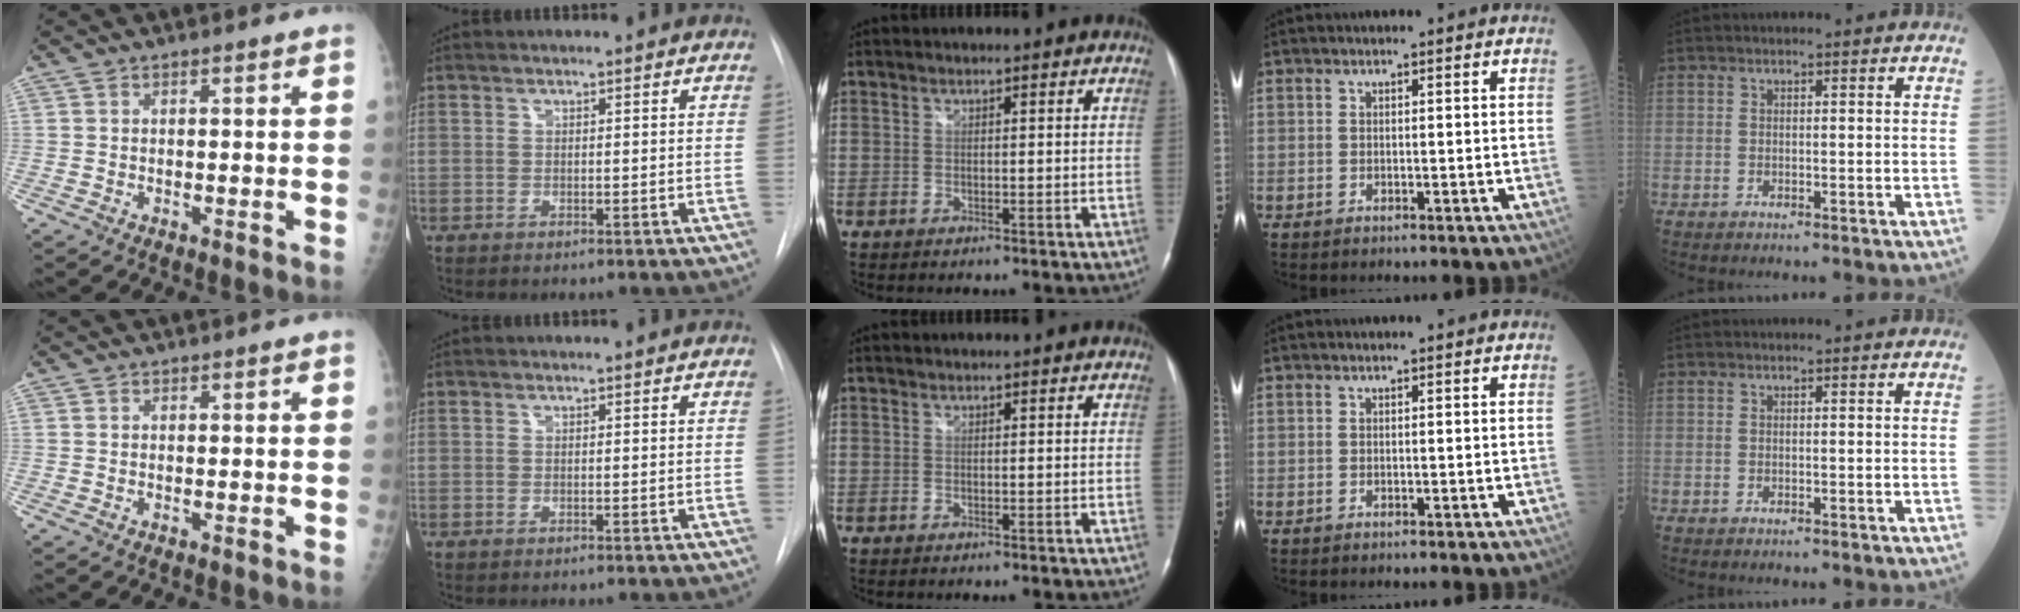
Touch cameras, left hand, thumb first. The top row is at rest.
{}